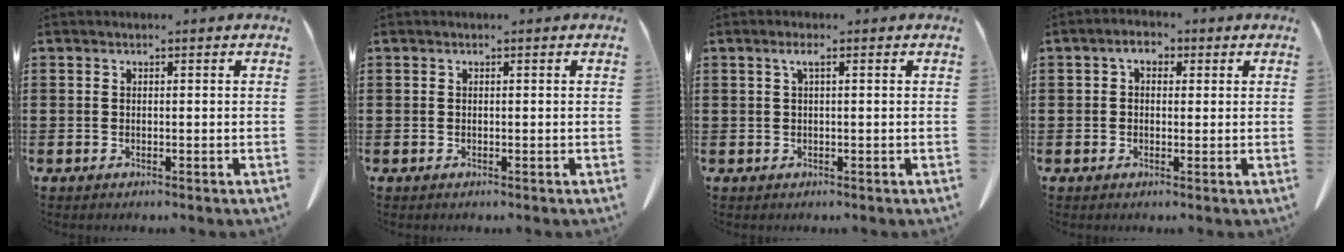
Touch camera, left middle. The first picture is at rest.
{"total": 0.0}
{"total": 1.5, "force": [0.5, 0.2, 1.5], "torque": [-0.030, 0.000, 0.008]}
{"total": 2.4, "force": [0.7, 1.5, 1.7], "torque": [-0.038, 0.008, 0.010]}